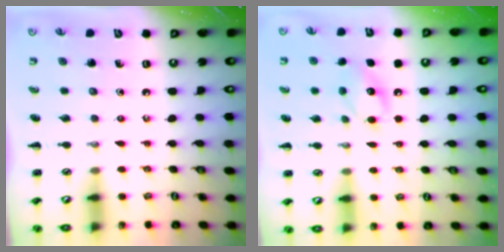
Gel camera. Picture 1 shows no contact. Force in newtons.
{"total": 9.4, "press": 9.3, "slide": 1.1}